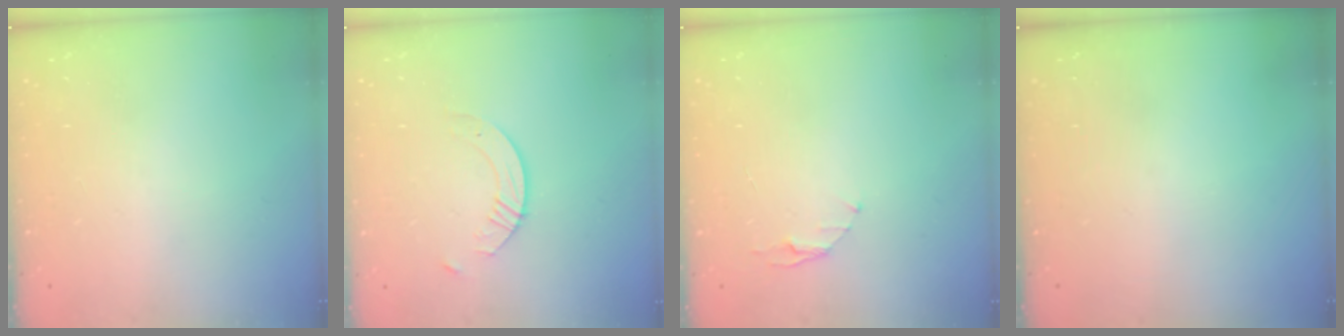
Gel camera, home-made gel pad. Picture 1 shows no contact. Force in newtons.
{"total": 5.4, "press": 5.4, "slide": 0.5}
{"total": 3.2, "press": 3.2, "slide": 0.4}
{"total": 0.0}